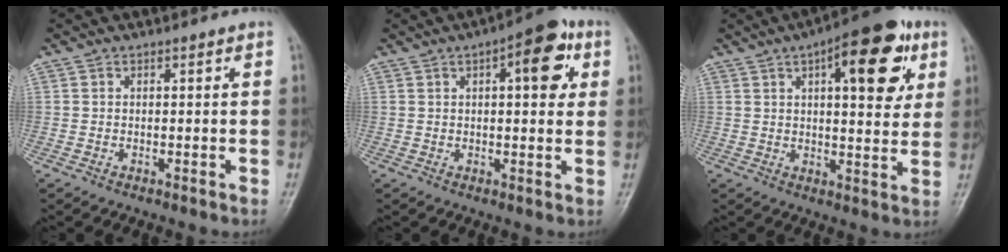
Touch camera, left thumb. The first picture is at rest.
{"total": 9.8, "force": [3.3, 3.8, 8.4], "torque": [-0.086, 0.005, 0.034]}
{"total": 16.3, "force": [6.4, 6.3, 13.6], "torque": [-0.147, -0.007, 0.080]}